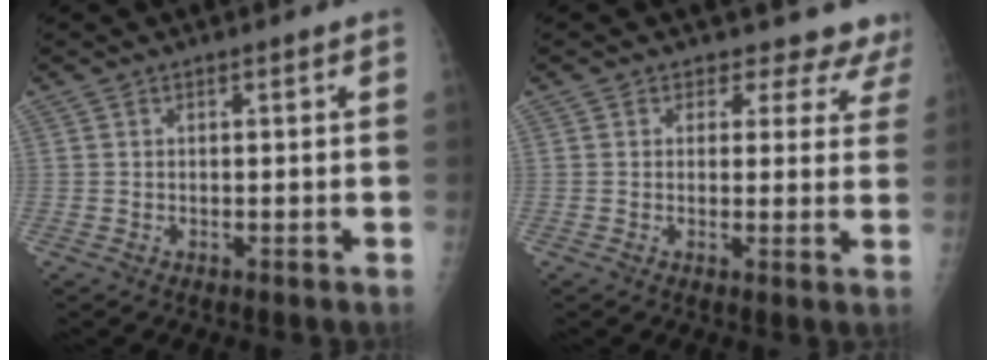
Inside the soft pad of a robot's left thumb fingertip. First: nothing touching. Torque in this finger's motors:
{"motor_torque": [0.36, 0.44, -0.25, -0.21, 0.00]}